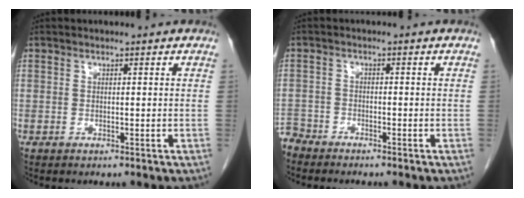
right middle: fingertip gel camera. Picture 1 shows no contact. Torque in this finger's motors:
{"motor_torque": [0.08, -0.09, 0.03, -0.01]}